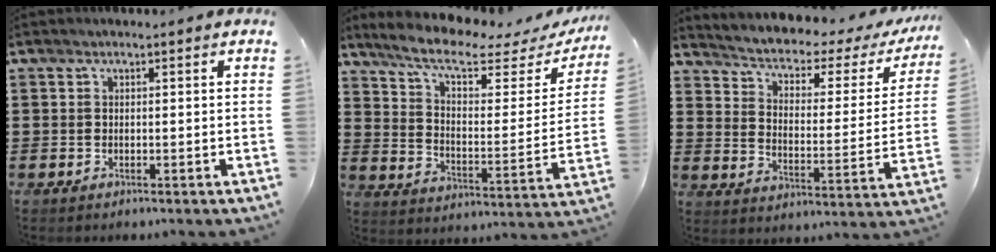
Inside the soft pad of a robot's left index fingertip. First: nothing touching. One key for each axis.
{"total": 8.6, "fx": 6.5, "fy": 1.9, "fz": 5.4, "tx": -0.124, "ty": -0.037, "tz": 0.107}
{"total": 2.6, "fx": 1.3, "fy": 1.2, "fz": 1.9, "tx": -0.050, "ty": -0.020, "tz": 0.010}